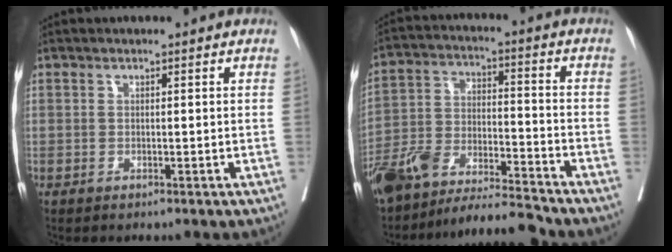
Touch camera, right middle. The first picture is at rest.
{"total": 13.7, "force": [-12.6, 0.4, 5.1], "torque": [-0.098, 0.012, -0.232]}